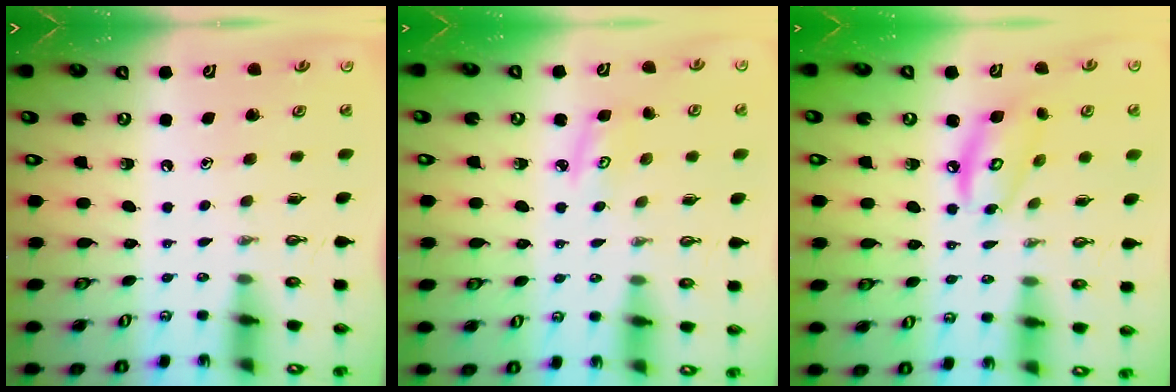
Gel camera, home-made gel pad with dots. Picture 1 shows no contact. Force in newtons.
{"total": 3.9, "press": 3.9, "slide": 0.5}
{"total": 9.4, "press": 9.4, "slide": 0.6}